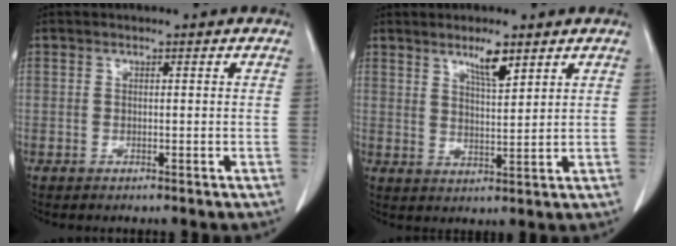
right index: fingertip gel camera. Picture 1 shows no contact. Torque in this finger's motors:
{"motor_torque": [0.28, 0.27, 0.05, 0.04]}